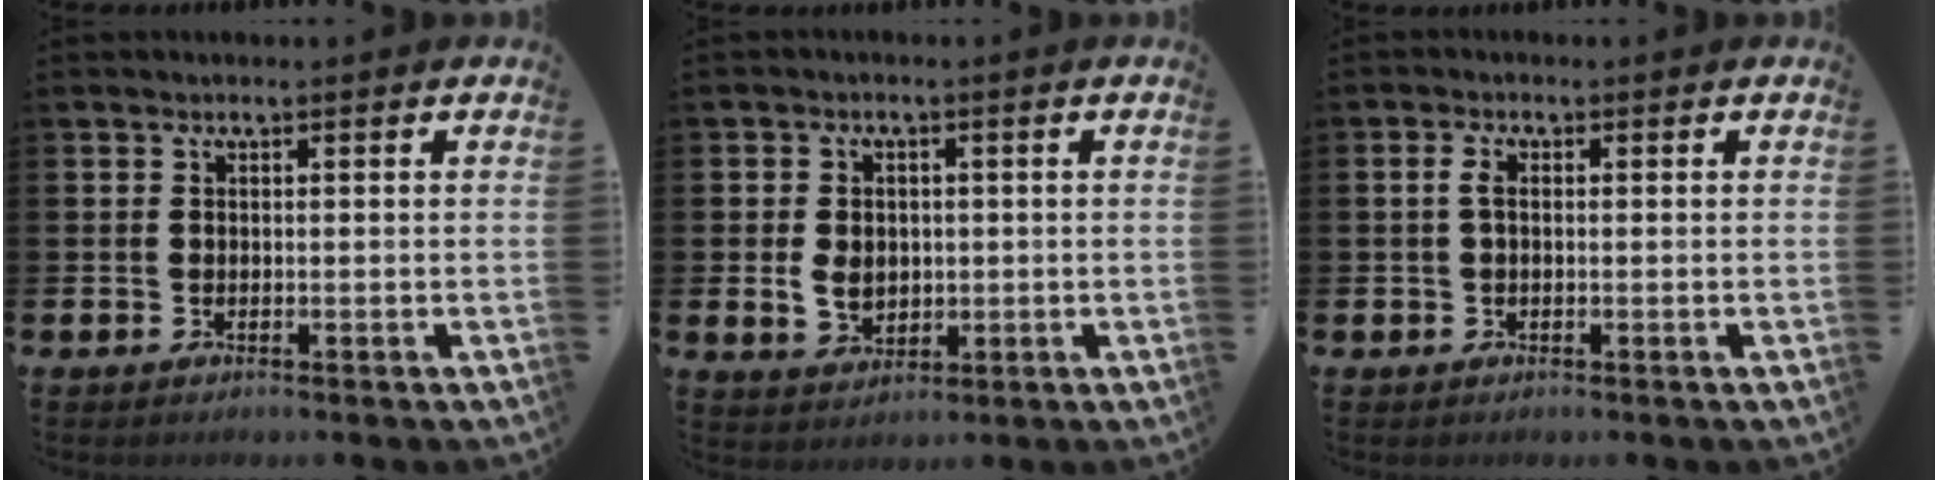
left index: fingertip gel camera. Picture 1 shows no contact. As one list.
[{"total": 3.9, "force": [0.2, 3.2, 2.3], "torque": [-0.035, 0.005, -0.003]}, {"total": 1.9, "force": [0.1, 1.1, 1.6], "torque": [-0.032, 0.009, -0.001]}]